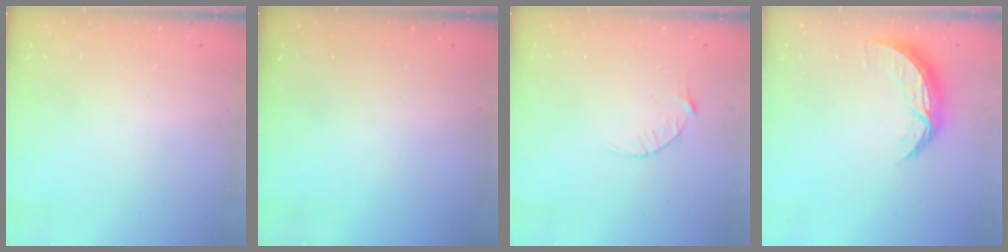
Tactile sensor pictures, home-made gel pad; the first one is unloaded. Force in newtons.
{"total": 0.0}
{"total": 2.9, "press": 2.9, "slide": 0.4}
{"total": 8.4, "press": 8.4, "slide": 0.4}